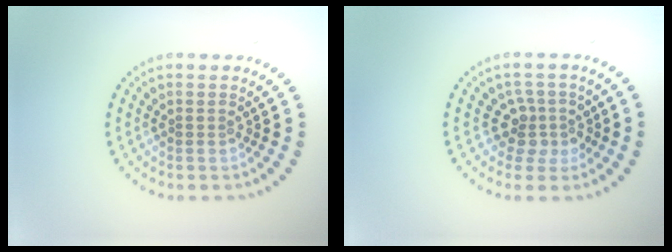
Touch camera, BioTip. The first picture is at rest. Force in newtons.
{"total": 2.6, "press": 2.0, "slide": 1.7}